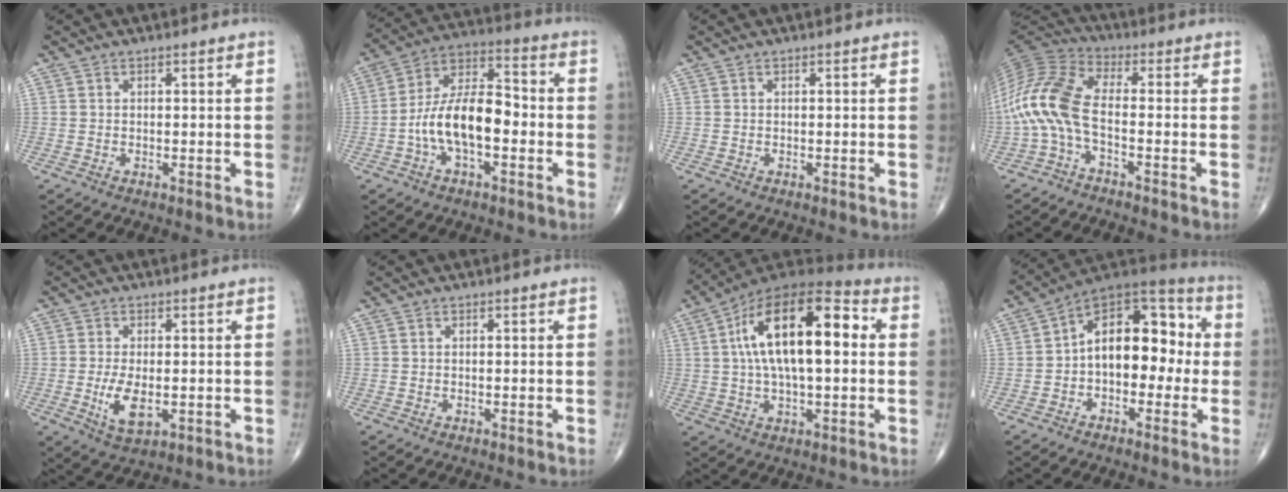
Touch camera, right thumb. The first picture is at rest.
{"total": 14.0, "force": [-3.0, 6.9, 11.8], "torque": [-0.209, 0.044, -0.061]}
{"total": 0.0}
{"total": 12.0, "force": [-2.9, 5.0, 10.6], "torque": [-0.238, 0.041, -0.068]}
{"total": 6.3, "force": [-1.1, 3.0, 5.4], "torque": [-0.099, -0.012, -0.013]}
{"total": 0.0}
{"total": 21.0, "force": [3.3, 9.2, 18.6], "torque": [-0.310, 0.026, 0.042]}
{"total": 15.7, "force": [-0.5, 9.6, 12.4], "torque": [-0.146, 0.050, -0.026]}